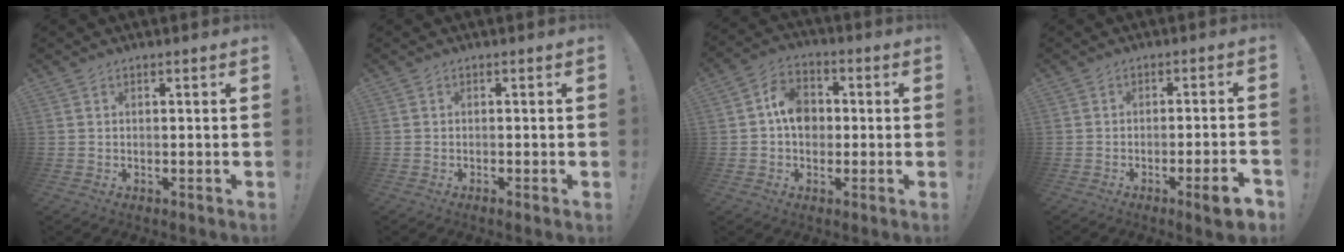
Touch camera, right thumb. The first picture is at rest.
{"total": 0.8, "force": [-0.6, 0.0, 0.6], "torque": [-0.015, 0.003, -0.009]}
{"total": 9.7, "force": [0.7, 7.9, 5.6], "torque": [-0.084, 0.009, 0.015]}
{"total": 7.2, "force": [-3.3, 0.5, 6.4], "torque": [-0.099, 0.012, -0.049]}